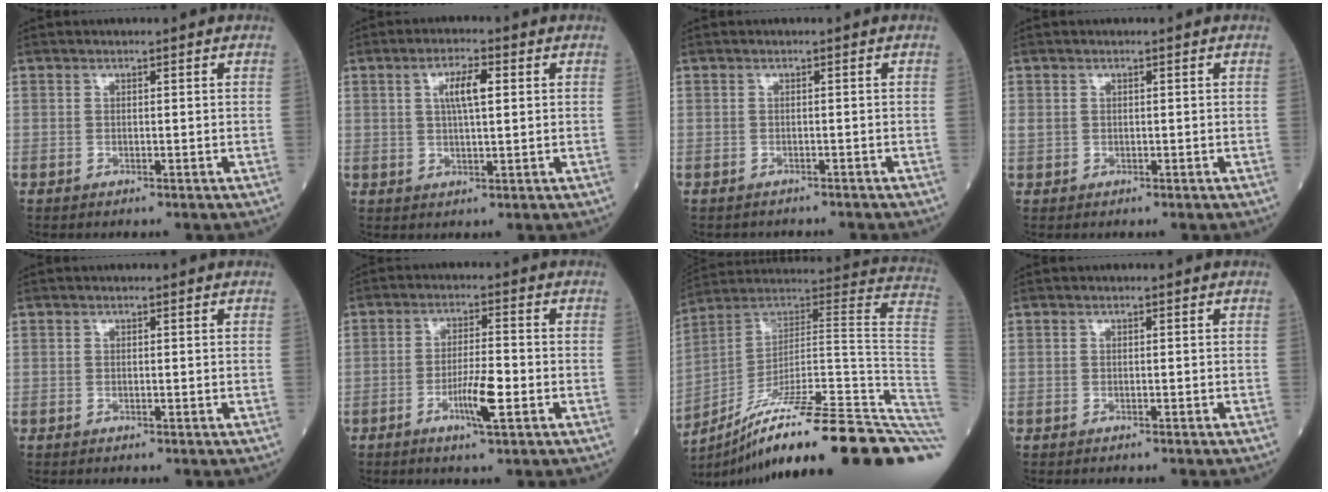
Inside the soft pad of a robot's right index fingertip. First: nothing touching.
{"total": 4.9, "force": [1.3, 1.0, 4.6], "torque": [-0.086, 0.007, 0.025]}
{"total": 2.4, "force": [-2.2, 0.9, 0.1], "torque": [-0.004, -0.002, -0.031]}
{"total": 1.3, "force": [0.3, 1.1, 0.6], "torque": [-0.016, 0.012, 0.011]}
{"total": 0.0}
{"total": 5.9, "force": [-2.3, 0.4, 5.4], "torque": [-0.102, -0.005, -0.042]}
{"total": 33.5, "force": [-21.8, 0.9, 25.5], "torque": [-0.228, 0.013, -0.327]}
{"total": 0.7, "force": [-0.6, 0.0, 0.3], "torque": [-0.006, -0.001, -0.010]}